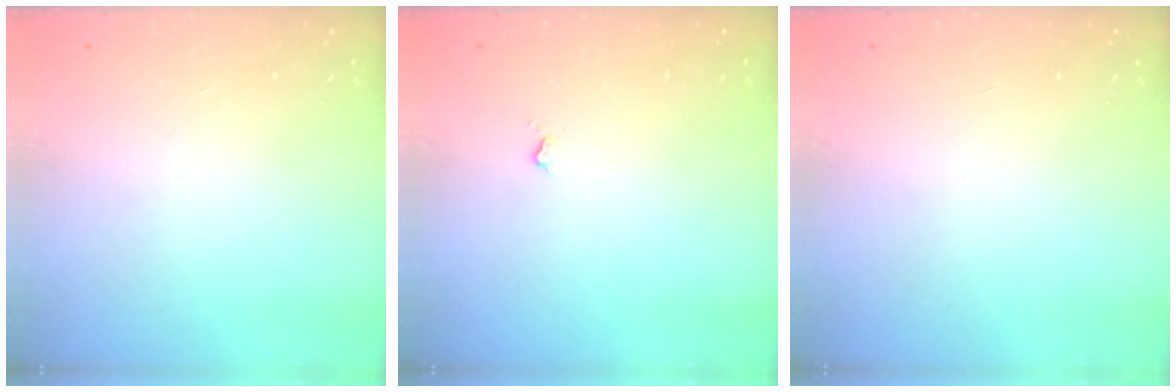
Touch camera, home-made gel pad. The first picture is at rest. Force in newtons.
{"total": 3.3, "press": 3.2, "slide": 0.6}
{"total": 0.0}